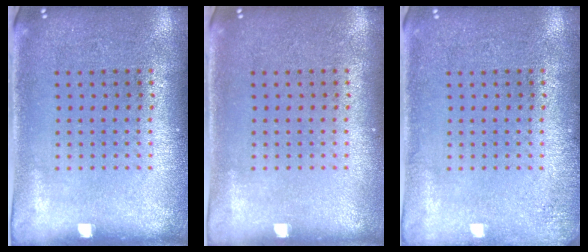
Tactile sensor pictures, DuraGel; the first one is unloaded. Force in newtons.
{"total": 0.0}
{"total": 1.3, "press": 1.3, "slide": 0.2}